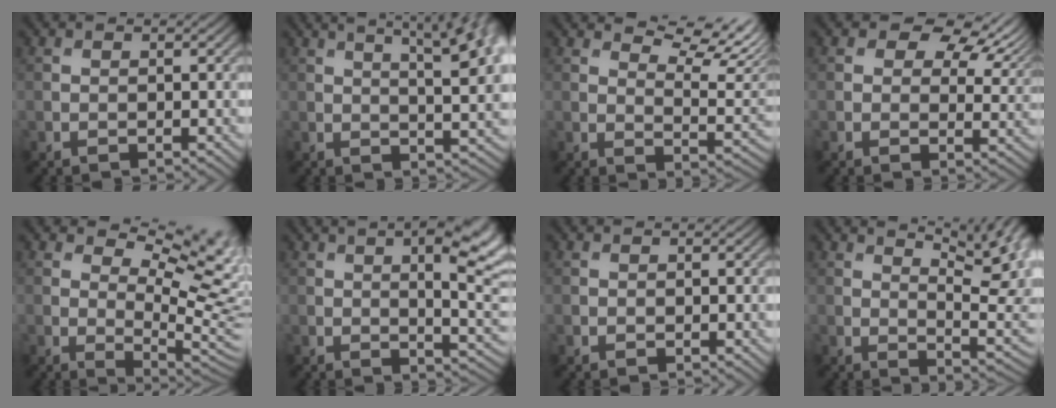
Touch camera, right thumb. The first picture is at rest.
{"total": 13.1, "force": [5.0, 4.3, 11.3], "torque": [-0.144, 0.038, 0.060]}
{"total": 10.6, "force": [7.8, 3.1, 6.4], "torque": [-0.106, 0.008, 0.105]}
{"total": 7.8, "force": [4.7, 4.4, 4.5], "torque": [-0.057, -0.003, 0.066]}
{"total": 11.5, "force": [6.0, 4.7, 8.7], "torque": [-0.145, -0.001, 0.085]}
{"total": 10.0, "force": [2.9, 2.9, 9.1], "torque": [-0.128, 0.014, 0.043]}
{"total": 0.0}
{"total": 12.0, "force": [5.5, 3.6, 10.0], "torque": [-0.148, 0.017, 0.084]}